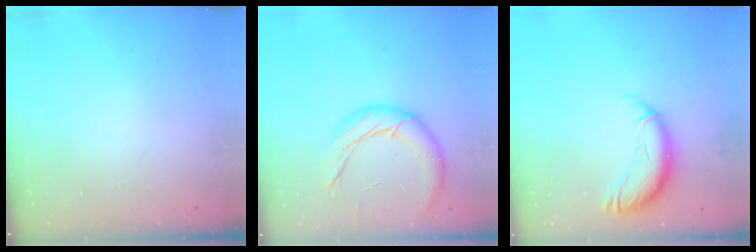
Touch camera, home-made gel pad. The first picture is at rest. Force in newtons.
{"total": 13.1, "press": 13.0, "slide": 1.8}
{"total": 12.6, "press": 12.4, "slide": 1.8}